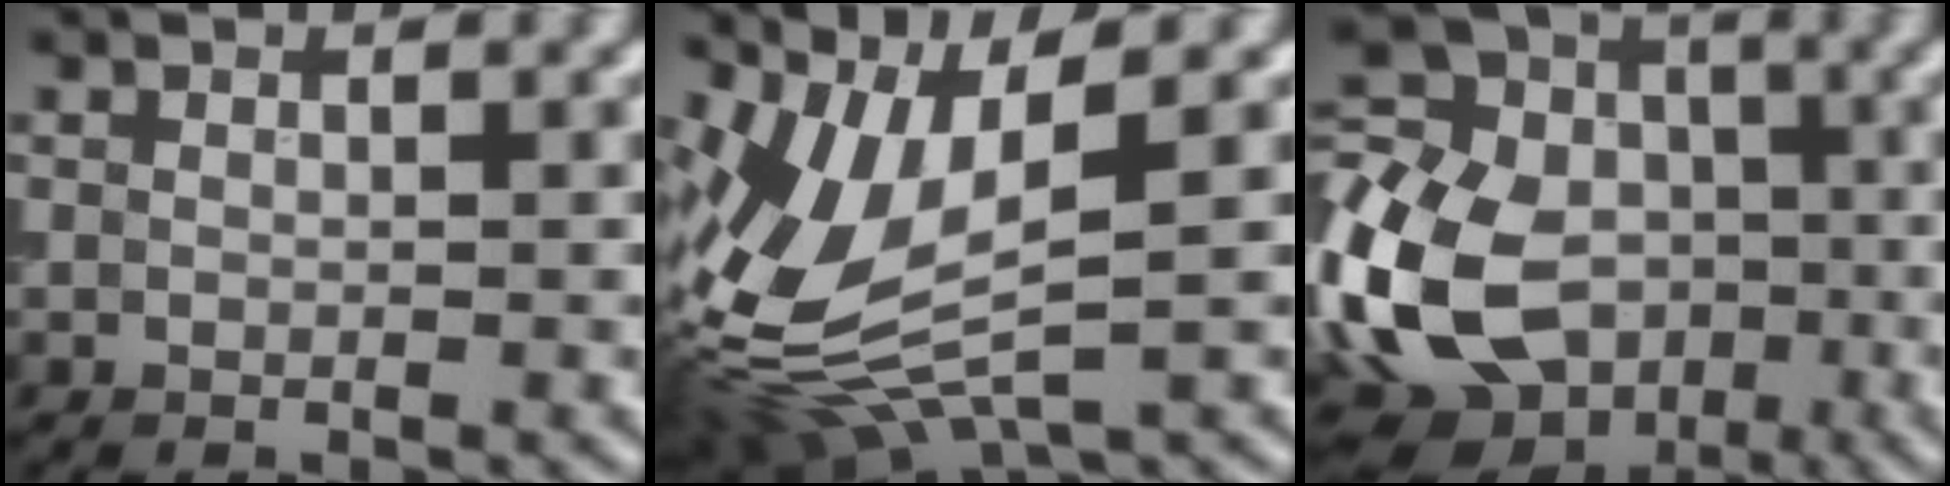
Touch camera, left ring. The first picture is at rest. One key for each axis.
{"total": 9.2, "fx": -0.4, "fy": 4.0, "fz": 8.3, "tx": -0.205, "ty": -0.008, "tz": -0.012}
{"total": 18.6, "fx": -5.3, "fy": 14.1, "fz": 10.8, "tx": -0.262, "ty": 0.000, "tz": -0.095}